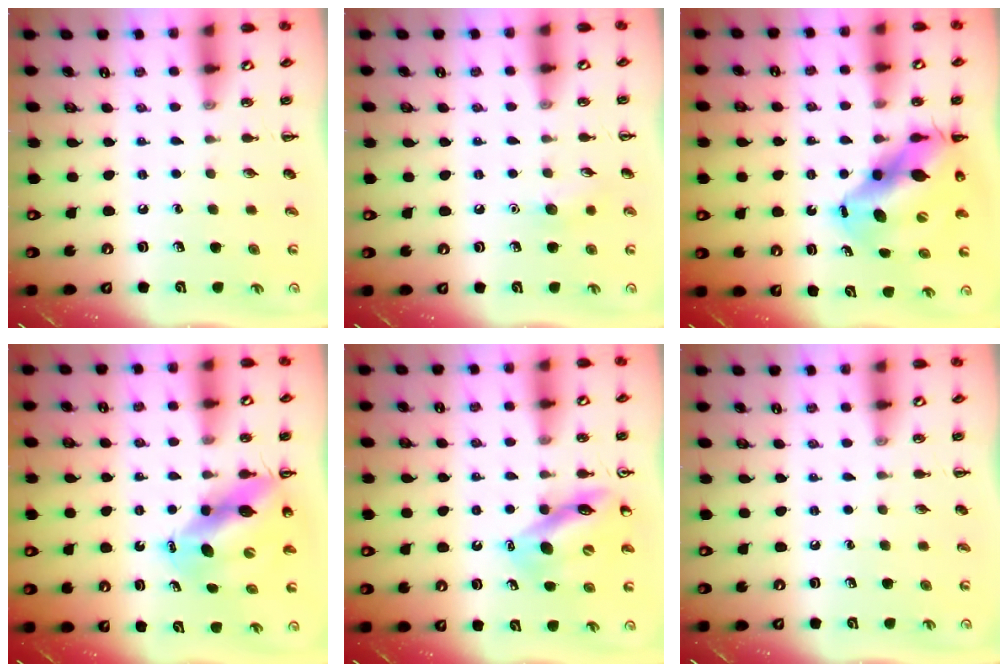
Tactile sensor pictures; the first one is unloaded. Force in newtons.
{"total": 6.3, "press": 6.1, "slide": 1.6}
{"total": 14.1, "press": 13.6, "slide": 3.7}
{"total": 10.2, "press": 9.9, "slide": 2.6}
{"total": 11.0, "press": 10.4, "slide": 3.5}
{"total": 0.0}